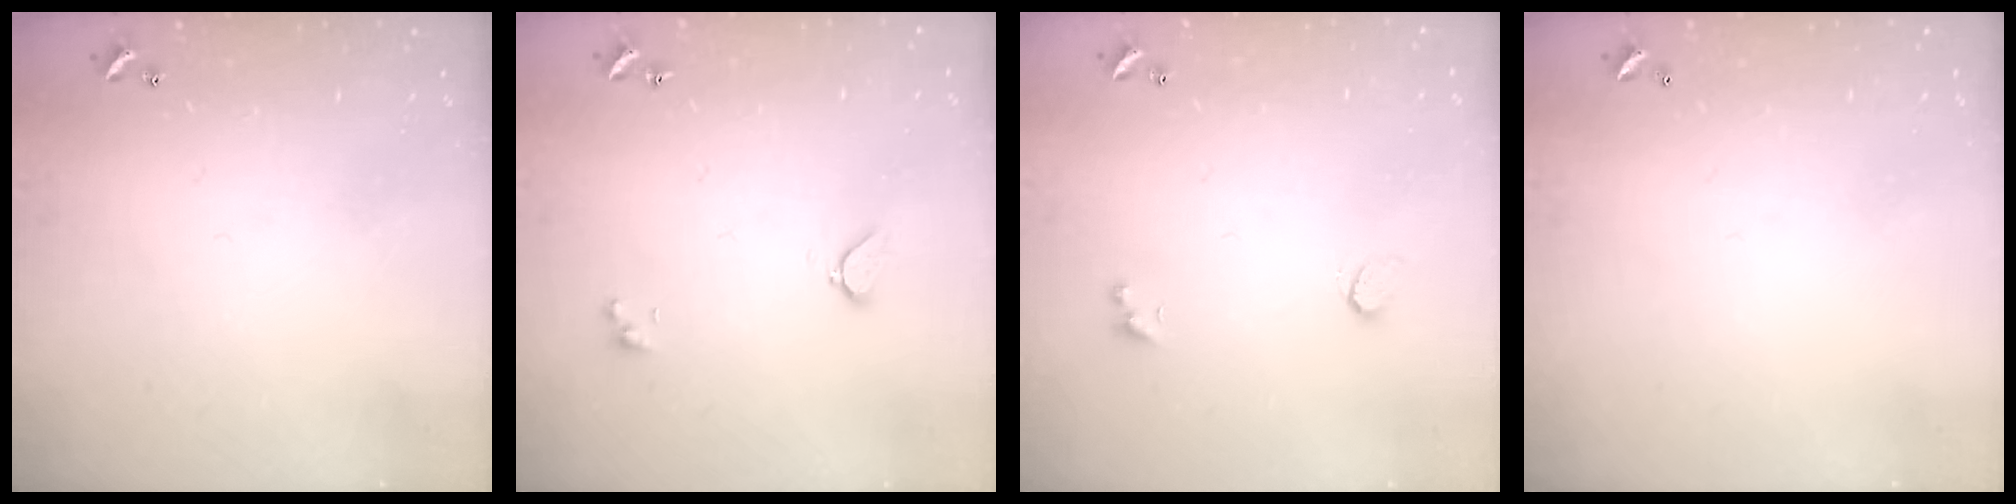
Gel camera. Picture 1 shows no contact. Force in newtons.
{"total": 2.1, "press": 2.0, "slide": 0.5}
{"total": 1.0, "press": 0.8, "slide": 0.5}
{"total": 2.8, "press": 2.8, "slide": 0.1}